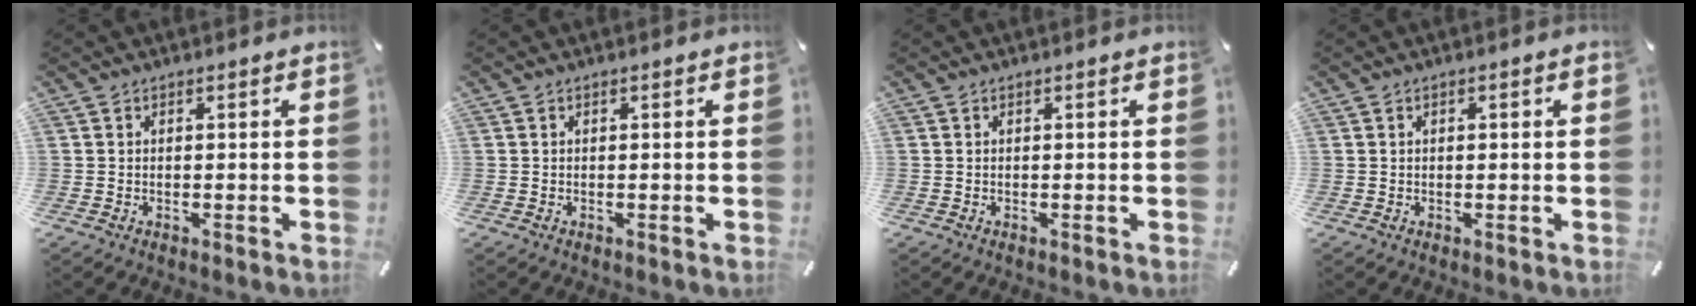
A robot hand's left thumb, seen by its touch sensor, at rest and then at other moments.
{"total": 0.0}
{"total": 0.0}
{"total": 0.9, "force": [0.1, 0.2, 0.8], "torque": [-0.013, 0.002, 0.001]}